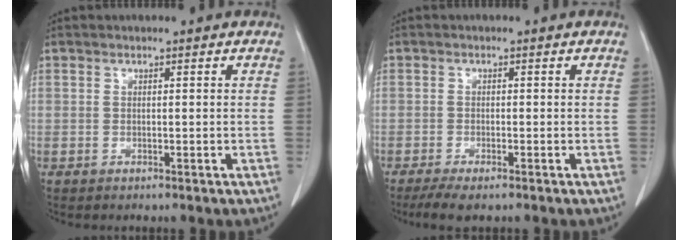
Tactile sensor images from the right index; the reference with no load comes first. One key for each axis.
{"total": 4.1, "fx": -2.9, "fy": 1.0, "fz": 2.7, "tx": -0.048, "ty": -0.009, "tz": -0.046}